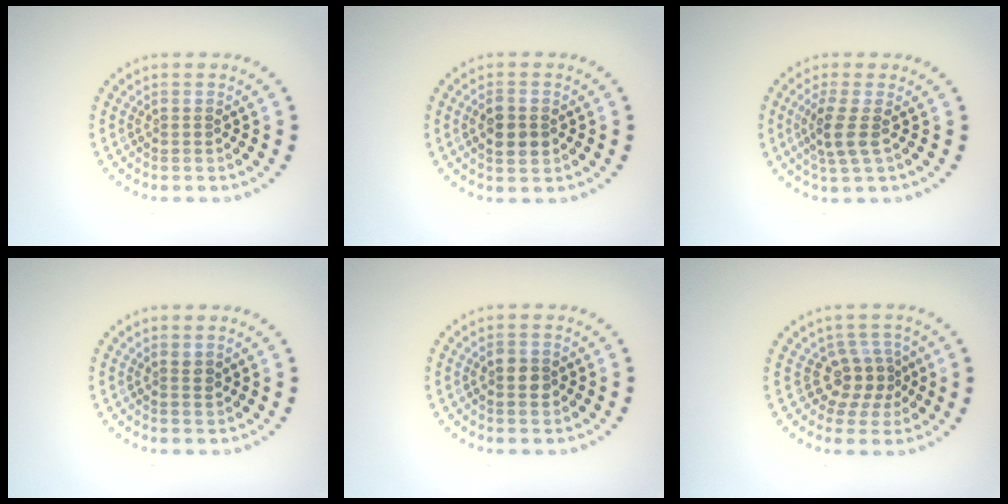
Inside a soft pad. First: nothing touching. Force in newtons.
{"total": 2.3, "press": 2.3, "slide": 0.3}
{"total": 2.7, "press": 2.1, "slide": 1.7}
{"total": 0.9, "press": 0.8, "slide": 0.4}
{"total": 2.2, "press": 2.2, "slide": 0.1}
{"total": 2.9, "press": 2.4, "slide": 1.7}